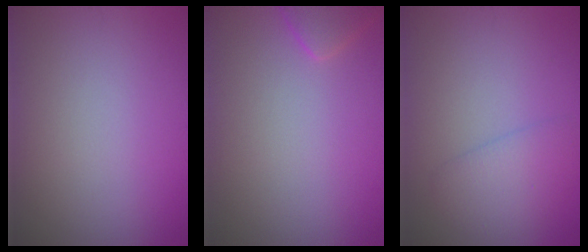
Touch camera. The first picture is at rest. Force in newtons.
{"total": 1.9, "press": 1.9, "slide": 0.2}
{"total": 2.7, "press": 2.7, "slide": 0.3}